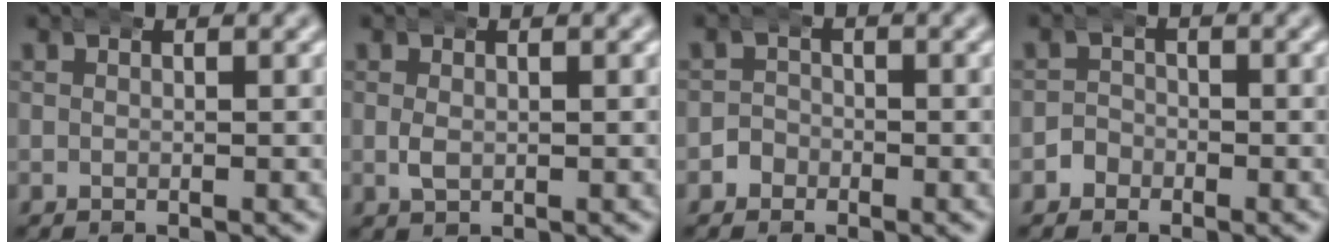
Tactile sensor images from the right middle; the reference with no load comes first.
{"total": 1.2, "force": [-0.1, 0.8, 0.9], "torque": [-0.028, -0.008, 0.008]}
{"total": 1.7, "force": [-1.0, 1.3, -0.1], "torque": [-0.001, 0.000, -0.021]}
{"total": 1.6, "force": [-1.0, 1.3, -0.1], "torque": [-0.001, 0.000, -0.022]}